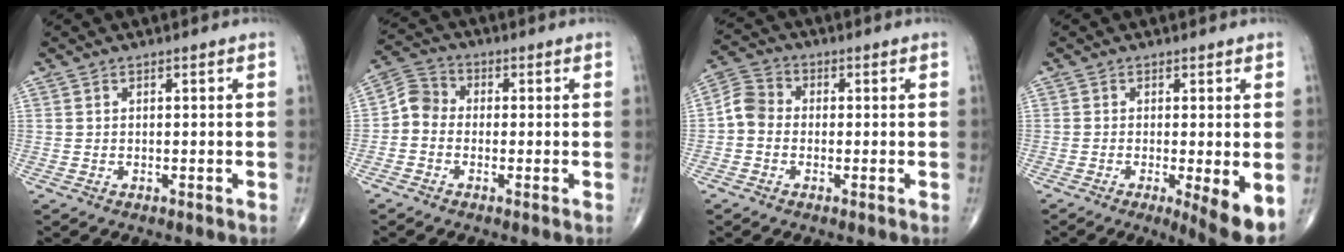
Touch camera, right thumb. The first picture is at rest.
{"total": 4.8, "force": [-1.0, 4.1, 2.3], "torque": [-0.029, 0.018, -0.038]}
{"total": 5.1, "force": [-0.8, 4.3, 2.6], "torque": [-0.038, 0.017, -0.031]}
{"total": 5.9, "force": [-1.5, 0.9, 5.6], "torque": [-0.087, -0.018, -0.027]}